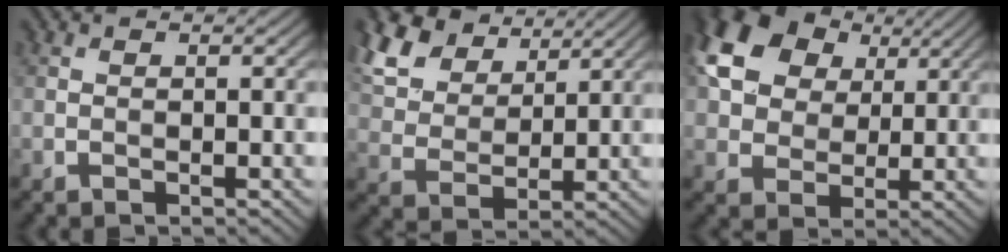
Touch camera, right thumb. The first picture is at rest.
{"total": 11.1, "force": [7.0, 6.2, 5.9], "torque": [-0.177, 0.025, 0.134]}
{"total": 13.2, "force": [5.3, 9.5, 7.6], "torque": [-0.188, 0.028, 0.090]}